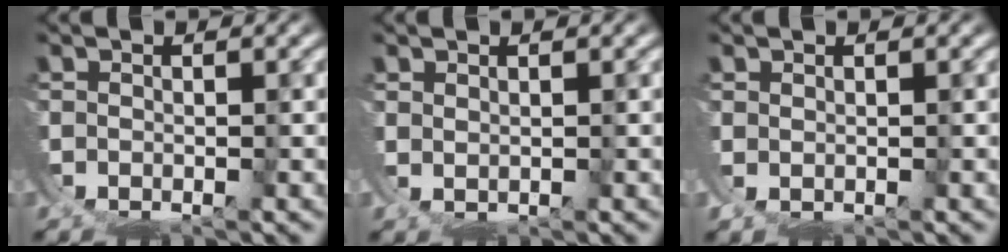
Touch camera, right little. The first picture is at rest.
{"total": 2.0, "force": [1.7, -0.9, -0.5], "torque": [0.011, 0.002, 0.032]}
{"total": 1.2, "force": [1.2, -0.4, -0.1], "torque": [-0.001, 0.002, 0.020]}